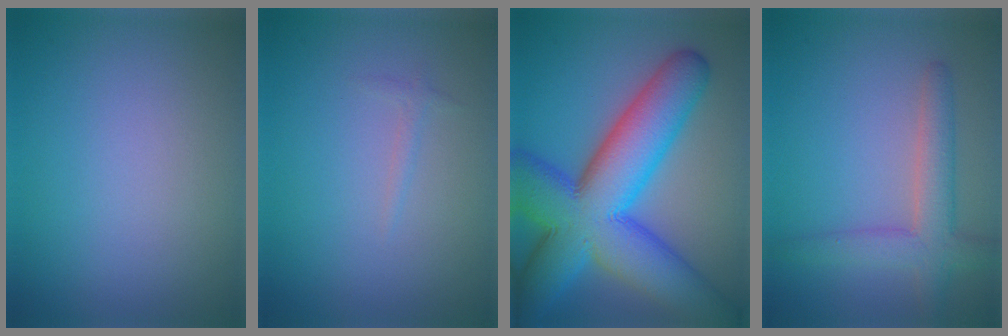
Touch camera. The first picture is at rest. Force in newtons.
{"total": 0.6, "press": 0.6, "slide": 0.1}
{"total": 14.6, "press": 14.5, "slide": 0.3}
{"total": 4.0, "press": 4.0, "slide": 0.3}